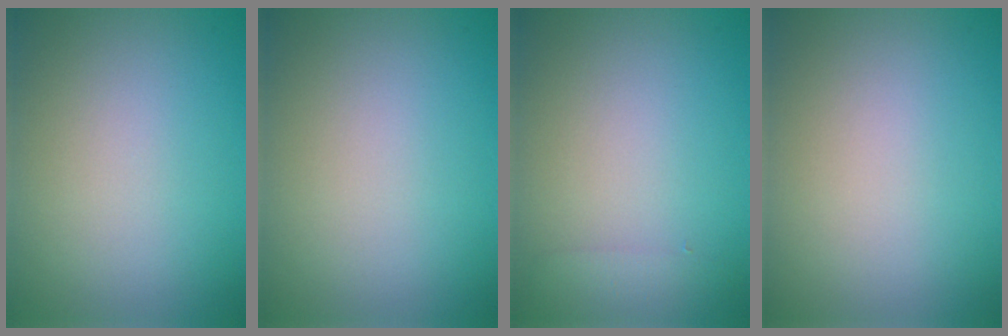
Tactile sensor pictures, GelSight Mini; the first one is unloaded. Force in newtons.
{"total": 0.0}
{"total": 1.3, "press": 1.3, "slide": 0.1}
{"total": 0.0}